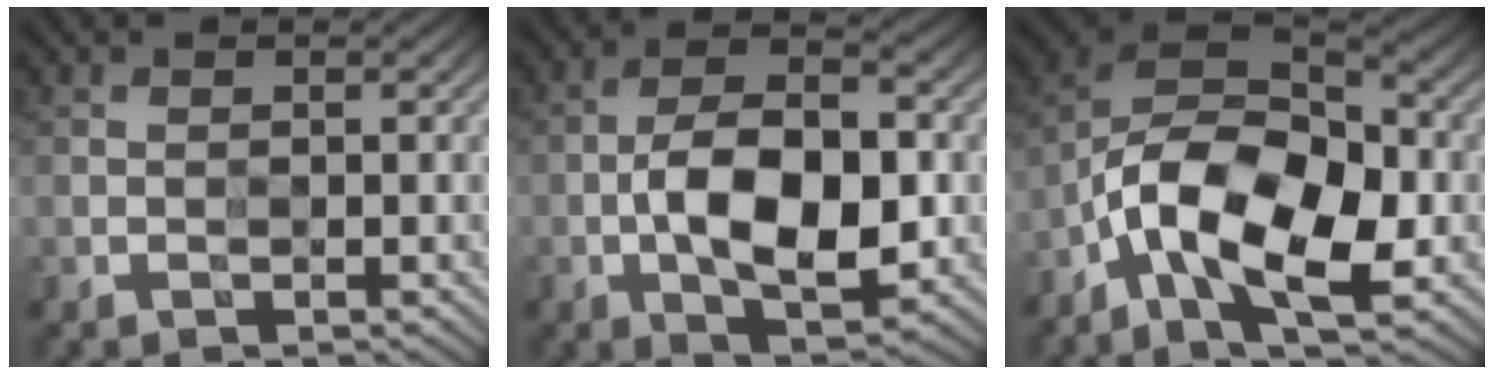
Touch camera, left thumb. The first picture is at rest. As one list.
[{"total": 11.6, "force": [-1.9, 5.7, 10.0], "torque": [-0.177, -0.004, -0.035]}, {"total": 15.6, "force": [-5.7, 7.9, 12.2], "torque": [-0.235, -0.018, -0.118]}]